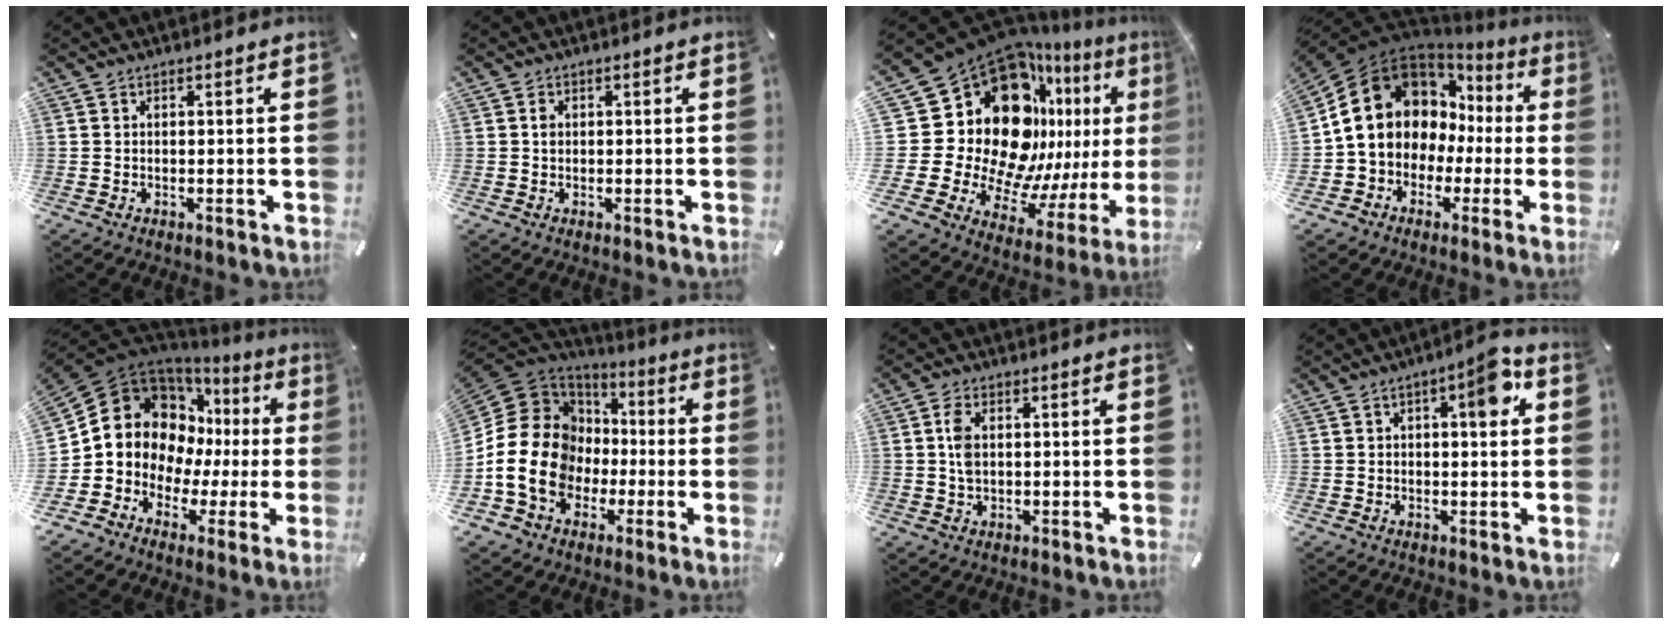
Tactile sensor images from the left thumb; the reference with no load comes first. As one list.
[{"total": 1.1, "force": [0.1, 0.9, 0.7], "torque": [-0.006, 0.000, 0.000]}, {"total": 31.6, "force": [8.3, 21.7, 21.4], "torque": [-0.372, -0.125, 0.200]}, {"total": 15.3, "force": [2.6, 13.0, 7.6], "torque": [-0.139, -0.014, 0.052]}, {"total": 12.7, "force": [1.7, 11.8, 4.6], "torque": [-0.090, -0.032, 0.038]}, {"total": 18.4, "force": [-3.9, 15.7, 8.7], "torque": [-0.200, 0.010, -0.069]}, {"total": 4.2, "force": [0.6, 2.5, 3.3], "torque": [-0.069, 0.001, 0.005]}, {"total": 8.5, "force": [2.2, 3.4, 7.5], "torque": [-0.088, -0.010, 0.026]}]